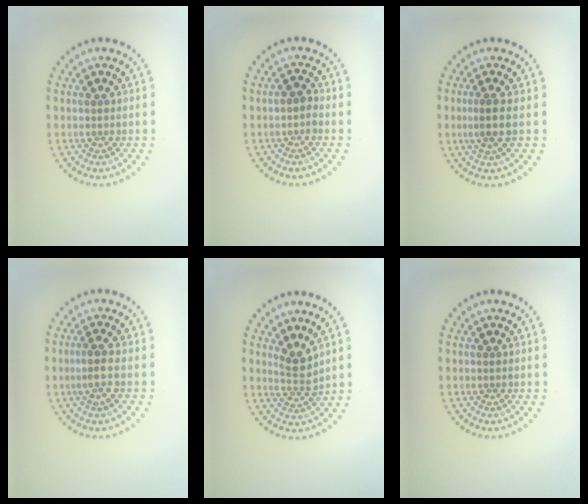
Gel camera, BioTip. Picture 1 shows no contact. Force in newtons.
{"total": 1.1, "press": 1.0, "slide": 0.5}
{"total": 1.6, "press": 1.2, "slide": 1.0}
{"total": 1.7, "press": 1.5, "slide": 0.8}
{"total": 2.2, "press": 1.8, "slide": 1.4}
{"total": 0.0}